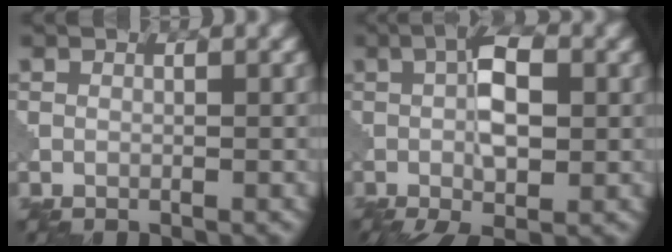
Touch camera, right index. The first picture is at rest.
{"total": 6.1, "force": [-0.4, 2.3, 5.6], "torque": [-0.098, 0.007, -0.014]}